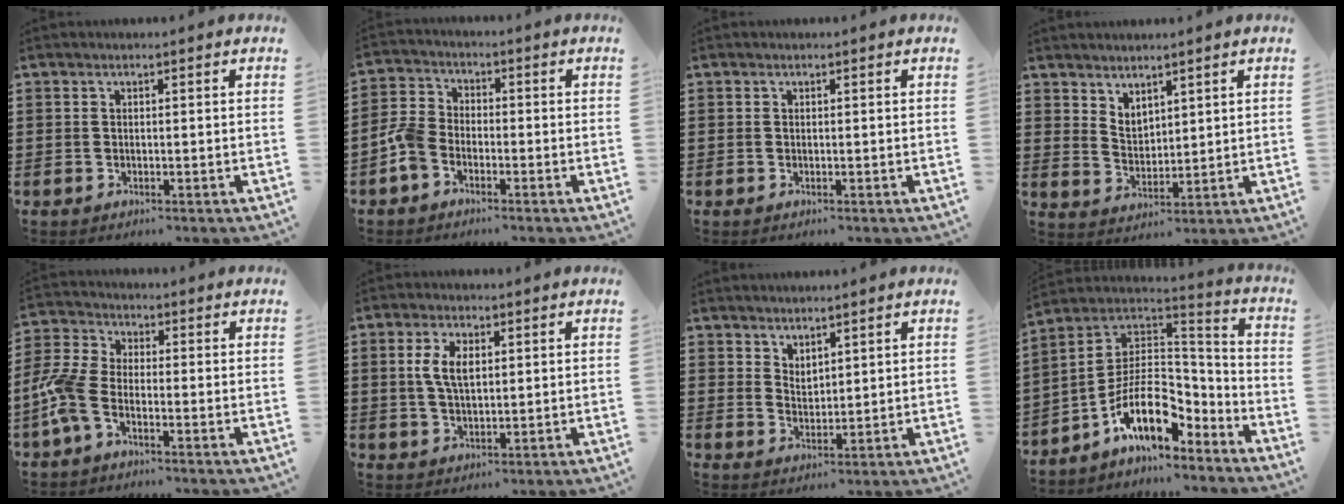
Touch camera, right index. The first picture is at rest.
{"total": 4.6, "force": [-2.9, 2.8, 2.2], "torque": [-0.076, -0.002, -0.067]}
{"total": 0.0}
{"total": 3.4, "force": [3.1, 1.5, 0.2], "torque": [-0.014, -0.003, 0.059]}
{"total": 5.8, "force": [-3.3, 2.5, 4.1], "torque": [-0.130, -0.016, -0.075]}
{"total": 5.0, "force": [1.1, 2.5, 4.2], "torque": [-0.095, 0.008, 0.016]}
{"total": 2.6, "force": [2.5, 0.8, -0.2], "torque": [-0.002, -0.002, 0.049]}
{"total": 10.9, "force": [-5.5, 5.2, 7.8], "torque": [-0.154, -0.006, -0.106]}